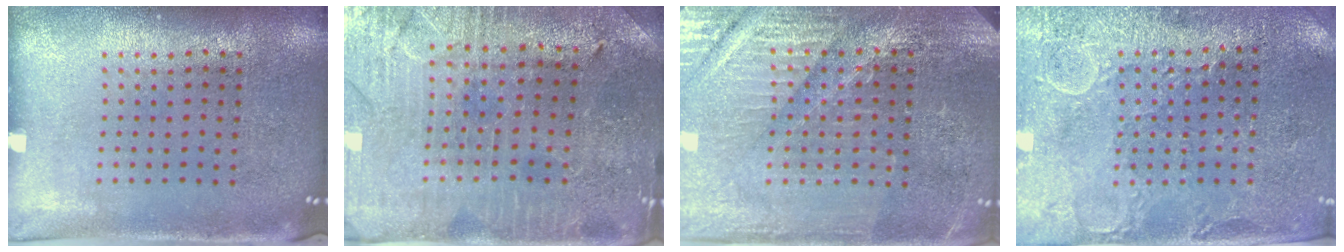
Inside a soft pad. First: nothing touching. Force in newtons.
{"total": 1.5, "press": 1.4, "slide": 0.2}
{"total": 4.2, "press": 4.1, "slide": 1.2}
{"total": 2.8, "press": 2.7, "slide": 0.8}